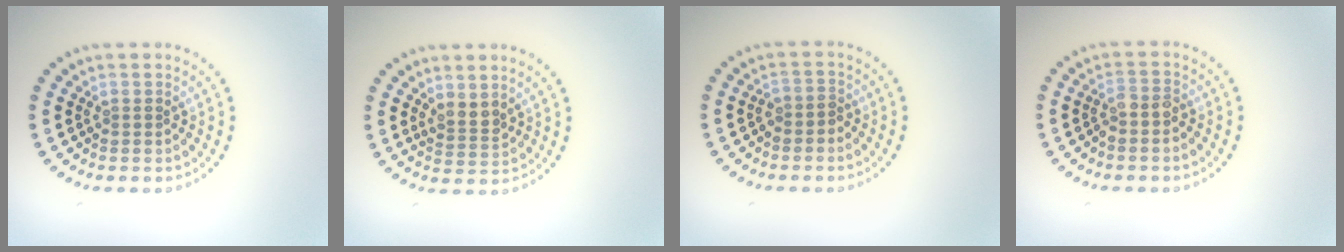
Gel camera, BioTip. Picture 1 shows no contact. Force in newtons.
{"total": 1.7, "press": 1.4, "slide": 1.0}
{"total": 1.4, "press": 1.1, "slide": 0.9}
{"total": 1.8, "press": 1.5, "slide": 1.0}